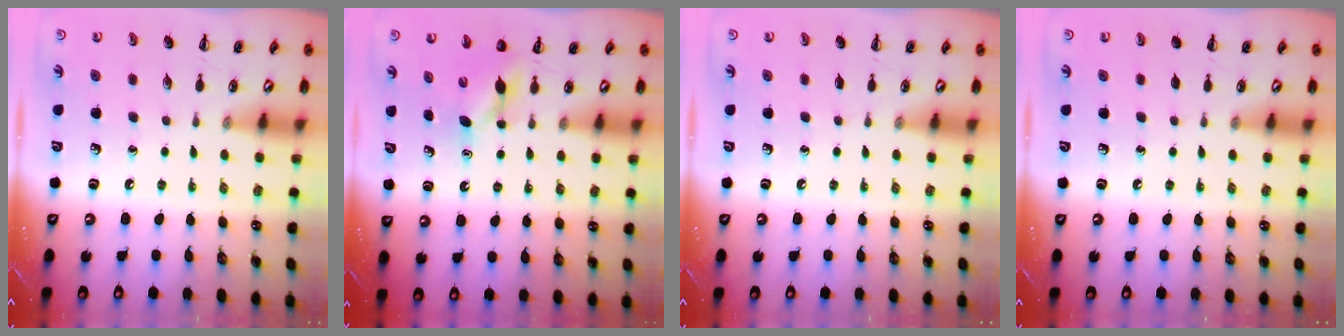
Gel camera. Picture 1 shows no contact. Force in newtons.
{"total": 4.0, "press": 3.9, "slide": 1.0}
{"total": 0.0}
{"total": 0.0}